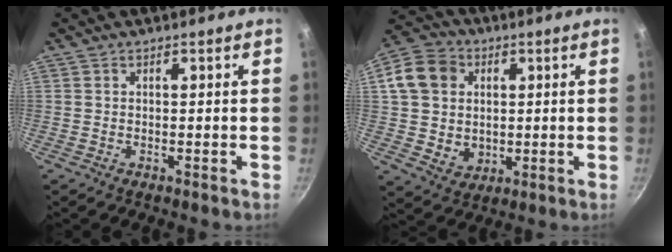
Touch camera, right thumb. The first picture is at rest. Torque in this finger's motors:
{"motor_torque": [-0.07, 0.27, 0.45, -0.47, 0.10]}